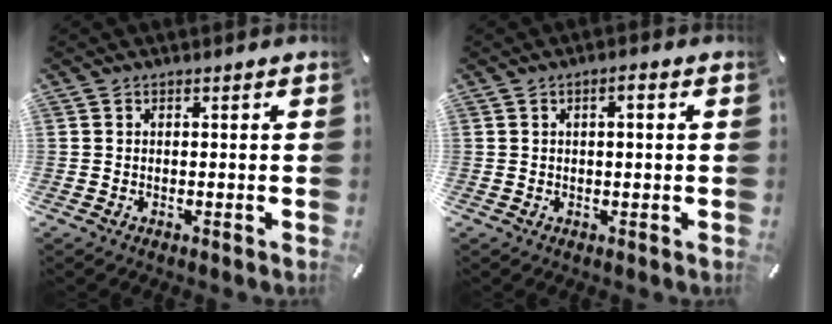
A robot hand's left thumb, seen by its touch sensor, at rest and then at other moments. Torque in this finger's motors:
{"motor_torque": [-0.11, -0.28, 0.02, 0.15, -0.01]}